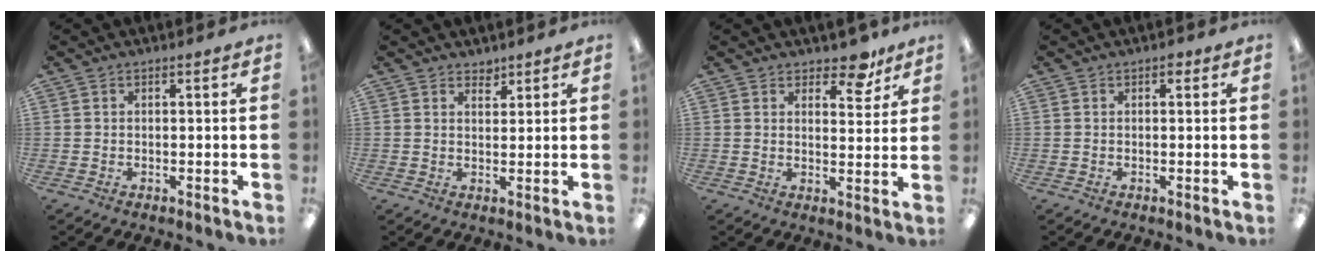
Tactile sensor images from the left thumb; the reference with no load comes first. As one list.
[{"total": 2.4, "force": [2.2, 1.0, 0.2], "torque": [0.011, -0.016, 0.039]}, {"total": 7.4, "force": [5.5, 3.4, 3.5], "torque": [-0.035, -0.030, 0.093]}, {"total": 1.0, "force": [0.4, 0.6, 0.6], "torque": [-0.004, 0.000, 0.006]}]